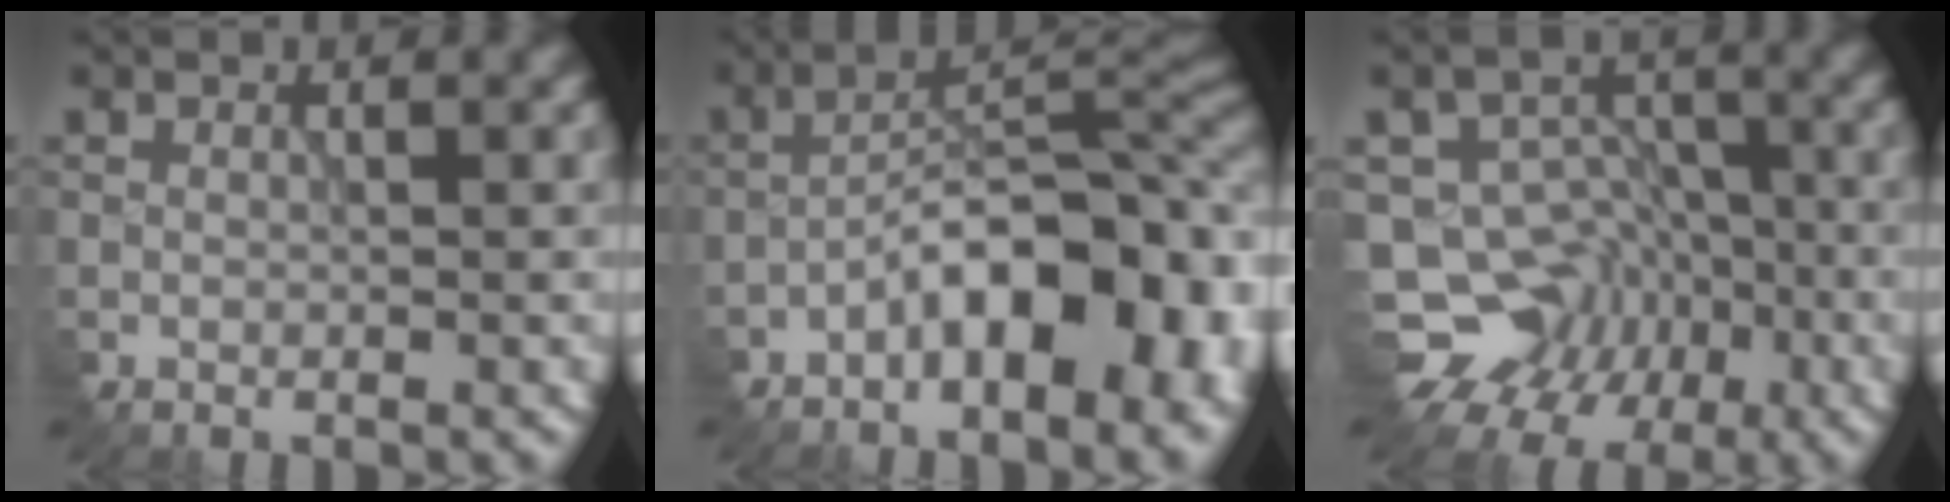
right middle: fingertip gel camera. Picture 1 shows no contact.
{"total": 10.6, "force": [-4.3, 4.6, 8.5], "torque": [-0.126, 0.011, -0.069]}
{"total": 9.2, "force": [-5.1, 7.2, 2.4], "torque": [-0.033, -0.001, -0.085]}